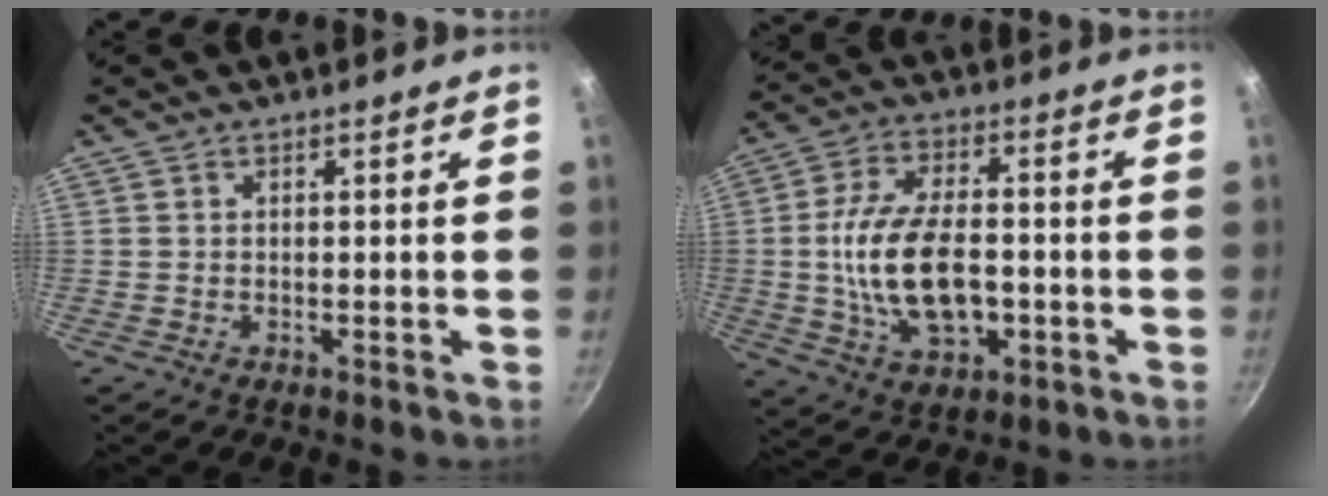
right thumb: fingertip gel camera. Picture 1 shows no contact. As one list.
[{"total": 15.7, "force": [-2.0, 8.8, 12.9], "torque": [-0.226, 0.022, -0.031]}]